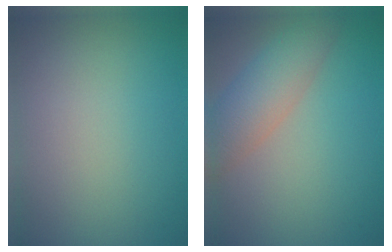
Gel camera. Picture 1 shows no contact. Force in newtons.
{"total": 4.6, "press": 4.6, "slide": 0.1}